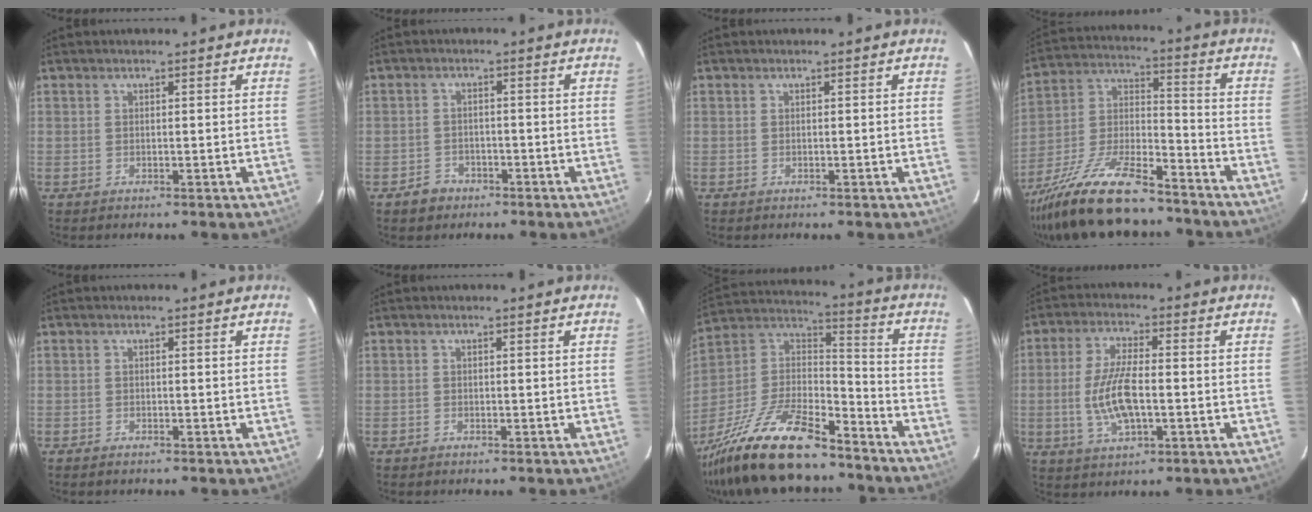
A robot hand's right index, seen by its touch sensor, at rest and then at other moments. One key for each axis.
{"total": 3.8, "fx": -2.3, "fy": 2.9, "fz": 0.4, "tx": -0.016, "ty": 0.013, "tz": -0.035}
{"total": 0.0}
{"total": 21.8, "fx": -16.5, "fy": 6.4, "fz": 12.7, "tx": -0.263, "ty": -0.016, "tz": -0.282}
{"total": 0.9, "fx": -0.8, "fy": 0.2, "fz": 0.3, "tx": -0.010, "ty": -0.001, "tz": -0.016}
{"total": 0.5, "fx": -0.4, "fy": 0.3, "fz": 0.0, "tx": -0.001, "ty": 0.002, "tz": -0.010}
{"total": 25.9, "fx": -19.0, "fy": 8.0, "fz": 15.6, "tx": -0.323, "ty": -0.017, "tz": -0.323}
{"total": 9.8, "fx": -1.6, "fy": 3.5, "fz": 9.0, "tx": -0.184, "ty": -0.001, "tz": -0.030}